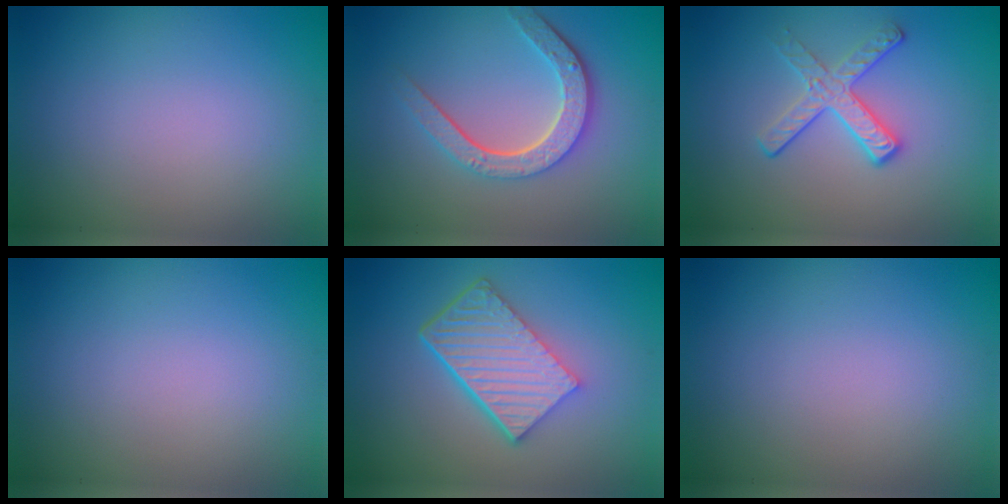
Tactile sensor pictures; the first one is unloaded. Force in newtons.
{"total": 4.7, "press": 3.6, "slide": 3.0}
{"total": 2.9, "press": 2.6, "slide": 1.4}
{"total": 0.0}
{"total": 6.7, "press": 4.4, "slide": 4.9}
{"total": 0.0}